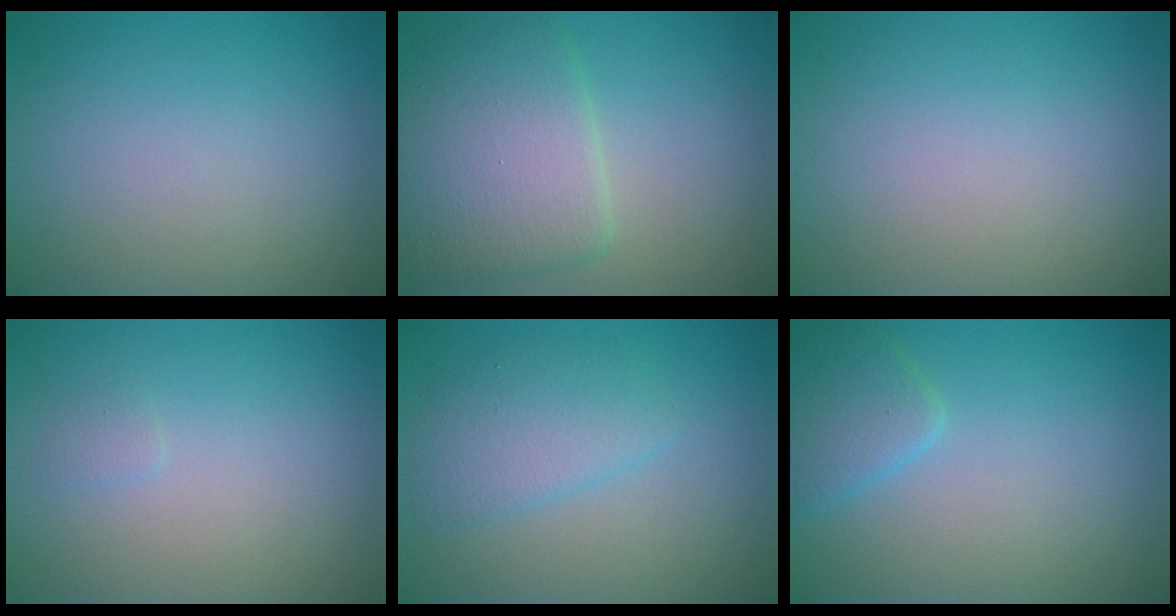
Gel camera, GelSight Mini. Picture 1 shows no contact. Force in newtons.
{"total": 6.6, "press": 6.6, "slide": 0.3}
{"total": 0.0}
{"total": 0.6, "press": 0.6, "slide": 0.1}
{"total": 3.3, "press": 3.3, "slide": 0.1}
{"total": 2.6, "press": 2.6, "slide": 0.1}